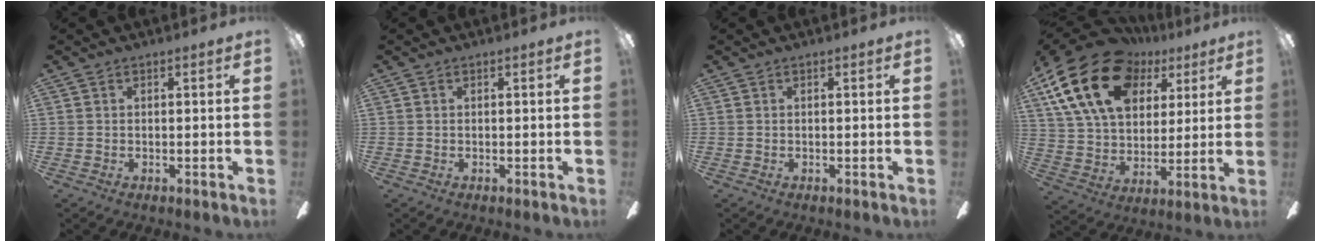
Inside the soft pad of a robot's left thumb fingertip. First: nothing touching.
{"total": 0.0}
{"total": 0.0}
{"total": 23.6, "force": [11.0, 15.6, 13.8], "torque": [-0.265, -0.036, 0.196]}